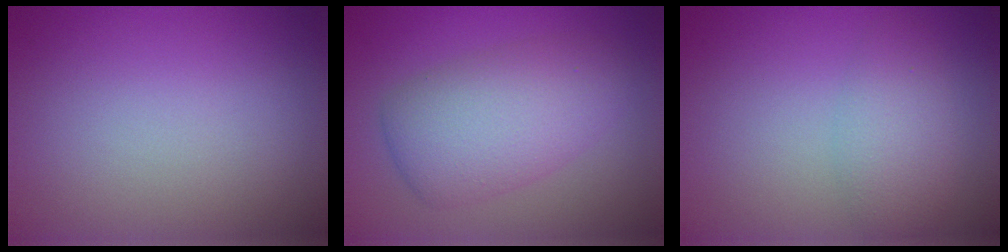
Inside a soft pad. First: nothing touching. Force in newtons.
{"total": 5.8, "press": 5.8, "slide": 0.1}
{"total": 2.8, "press": 2.8, "slide": 0.1}